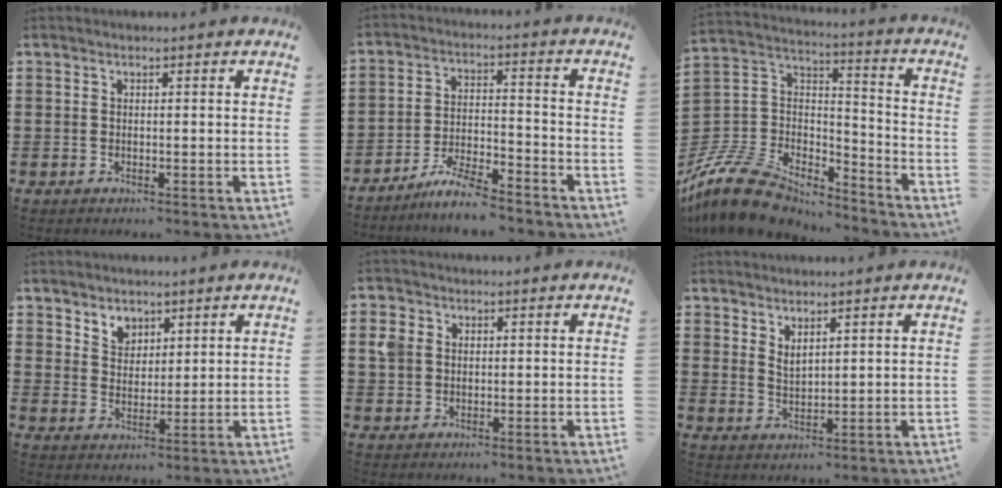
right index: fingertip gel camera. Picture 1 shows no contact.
{"total": 6.5, "force": [-6.0, 0.3, 2.4], "torque": [-0.051, 0.000, -0.116]}
{"total": 12.1, "force": [-10.3, 4.6, 4.5], "torque": [-0.122, 0.015, -0.207]}
{"total": 3.9, "force": [2.8, 2.6, 0.2], "torque": [-0.018, 0.007, 0.054]}
{"total": 3.2, "force": [0.9, 2.8, 1.4], "torque": [-0.046, 0.010, 0.012]}
{"total": 2.1, "force": [2.0, 0.6, 0.4], "torque": [-0.012, 0.005, 0.038]}